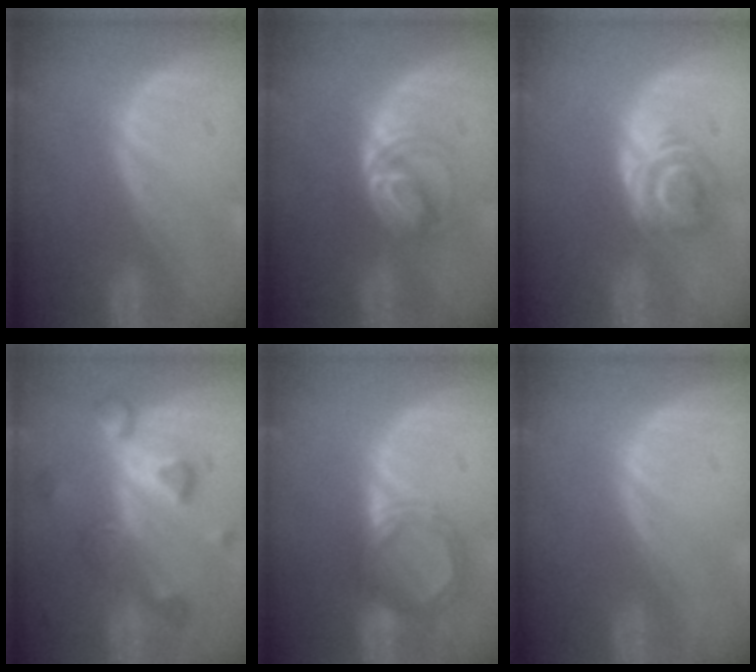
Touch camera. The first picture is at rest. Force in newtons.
{"total": 5.2, "press": 5.0, "slide": 1.2}
{"total": 6.2, "press": 5.1, "slide": 3.6}
{"total": 7.9, "press": 7.0, "slide": 3.6}
{"total": 5.5, "press": 5.3, "slide": 1.8}
{"total": 0.0}